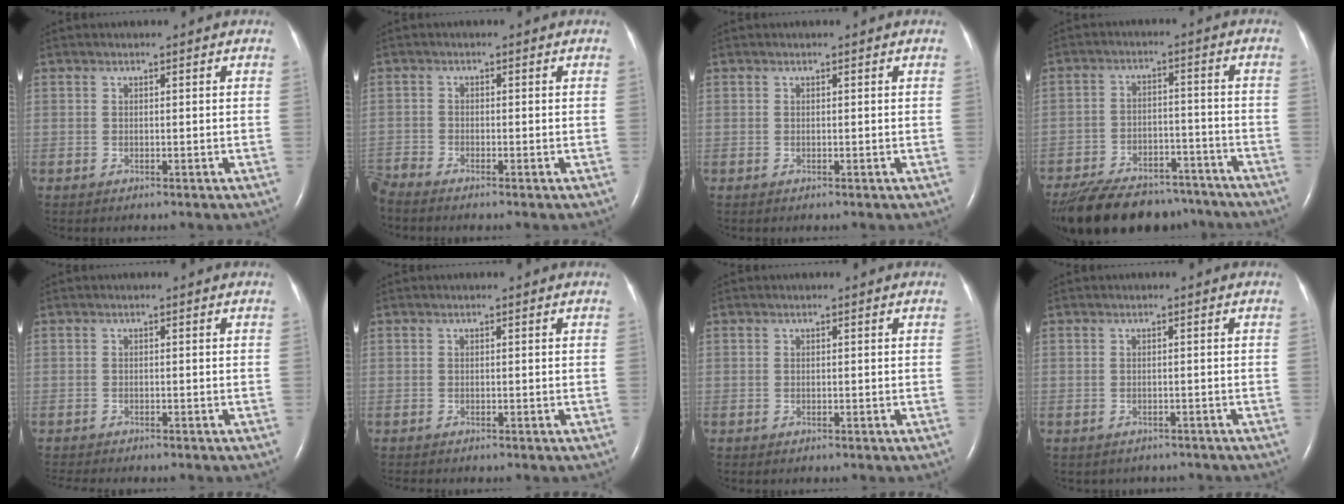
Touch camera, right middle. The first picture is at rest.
{"total": 2.4, "force": [-2.3, -0.5, 0.3], "torque": [-0.014, -0.012, -0.048]}
{"total": 0.0}
{"total": 20.4, "force": [-17.0, 7.9, 8.2], "torque": [-0.177, -0.015, -0.245]}
{"total": 4.8, "force": [-4.2, 0.8, 2.0], "torque": [-0.026, -0.008, -0.060]}
{"total": 1.5, "force": [-1.4, 0.3, 0.6], "torque": [-0.009, -0.003, -0.017]}
{"total": 0.0}
{"total": 3.5, "force": [-3.1, 1.6, 0.2], "torque": [-0.003, 0.007, -0.035]}